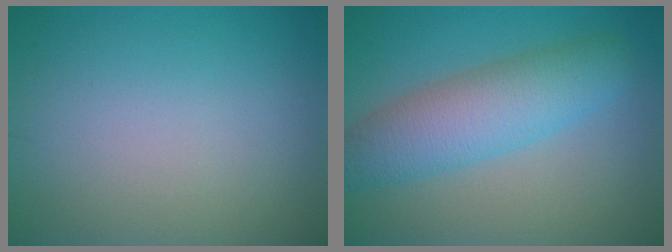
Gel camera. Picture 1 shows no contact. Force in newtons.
{"total": 6.2, "press": 6.2, "slide": 0.2}